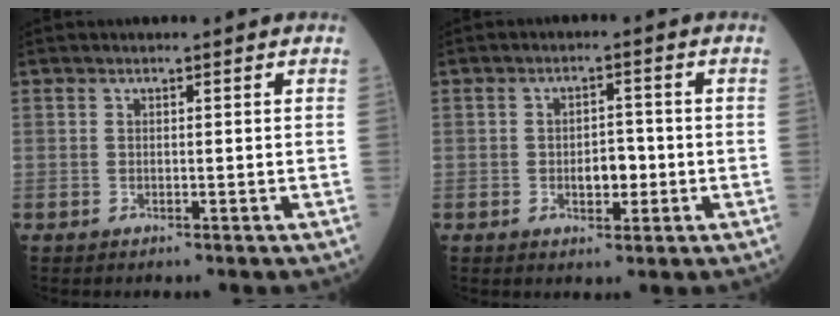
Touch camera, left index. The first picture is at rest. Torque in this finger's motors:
{"motor_torque": [0.12, 0.02, 0.07, 0.03]}